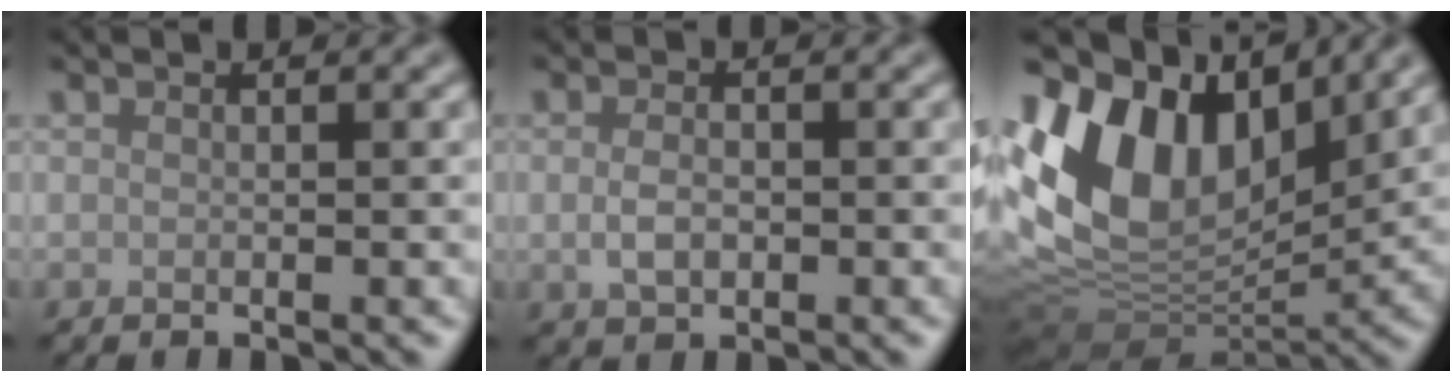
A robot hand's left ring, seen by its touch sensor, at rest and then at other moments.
{"total": 2.2, "force": [-0.2, 1.4, 1.7], "torque": [-0.037, -0.002, -0.005]}
{"total": 13.8, "force": [4.0, 8.8, 9.9], "torque": [-0.205, 0.017, 0.076]}